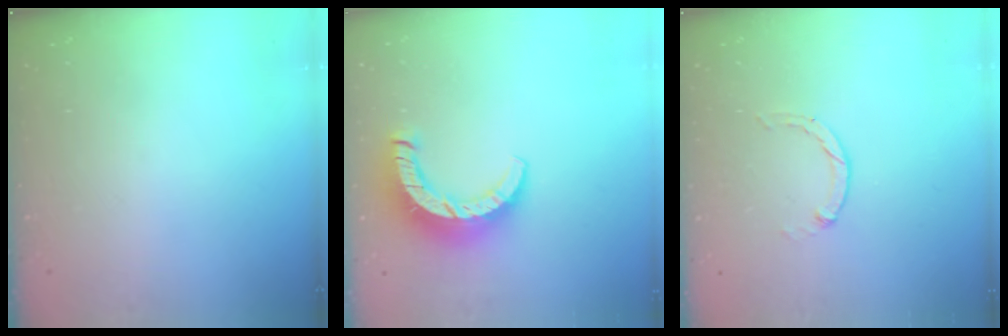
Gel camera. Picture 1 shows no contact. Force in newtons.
{"total": 10.4, "press": 10.4, "slide": 1.1}
{"total": 0.8, "press": 0.7, "slide": 0.2}